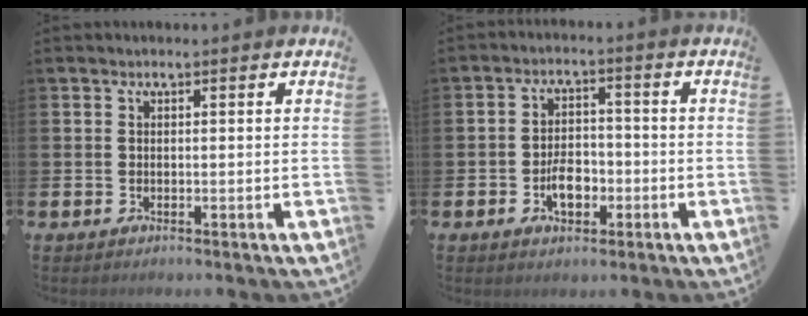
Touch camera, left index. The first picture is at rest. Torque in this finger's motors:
{"motor_torque": [0.46, 0.40, 0.16, 0.11]}